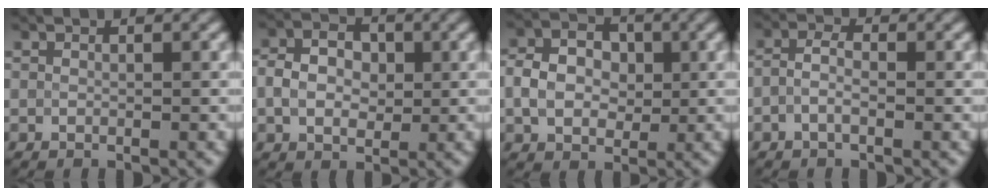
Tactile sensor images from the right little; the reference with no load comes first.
{"total": 3.8, "force": [0.1, 2.9, 2.4], "torque": [-0.041, 0.003, -0.002]}
{"total": 4.2, "force": [-0.1, 3.4, 2.4], "torque": [-0.043, 0.004, -0.007]}
{"total": 1.4, "force": [-0.5, 0.5, 1.2], "torque": [-0.025, 0.006, -0.017]}